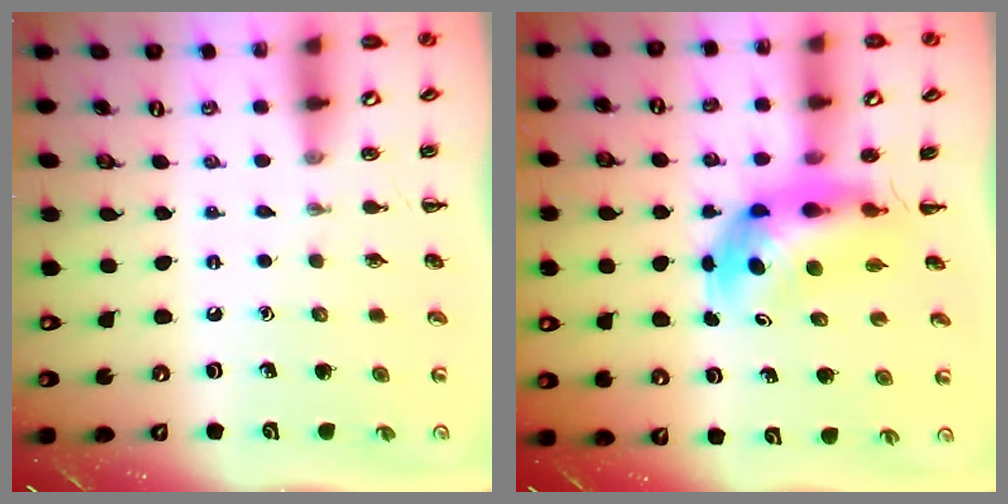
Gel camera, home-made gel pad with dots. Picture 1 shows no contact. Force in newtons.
{"total": 6.4, "press": 6.1, "slide": 1.9}